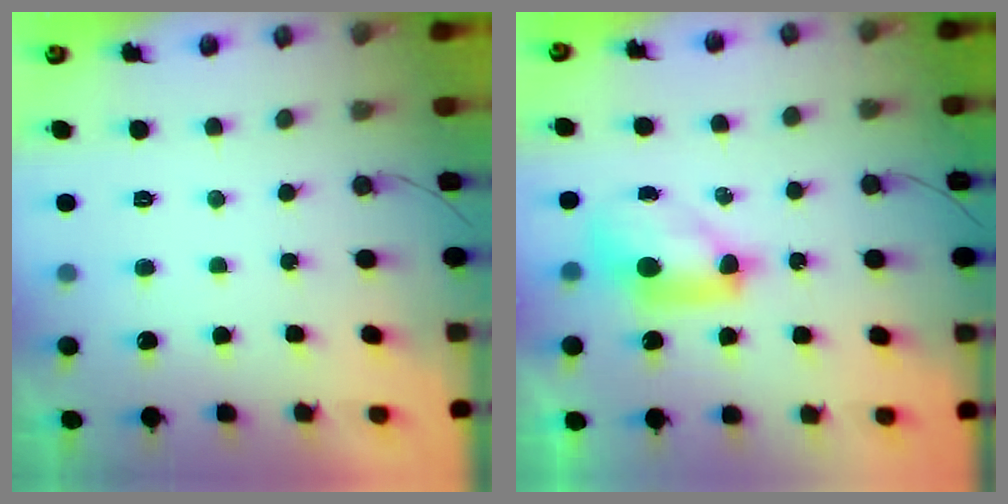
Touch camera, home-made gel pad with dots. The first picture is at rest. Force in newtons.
{"total": 9.4, "press": 9.4, "slide": 1.2}